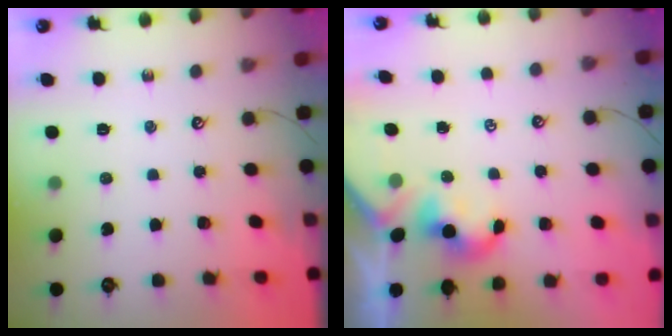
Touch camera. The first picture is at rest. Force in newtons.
{"total": 0.0}